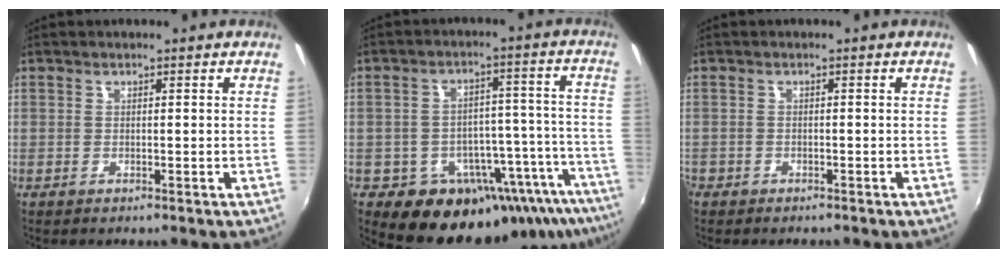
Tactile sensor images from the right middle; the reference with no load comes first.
{"total": 19.8, "force": [-14.9, 9.8, 8.6], "torque": [-0.125, 0.016, -0.190]}
{"total": 2.1, "force": [-1.7, 1.2, 0.3], "torque": [-0.018, -0.003, -0.031]}